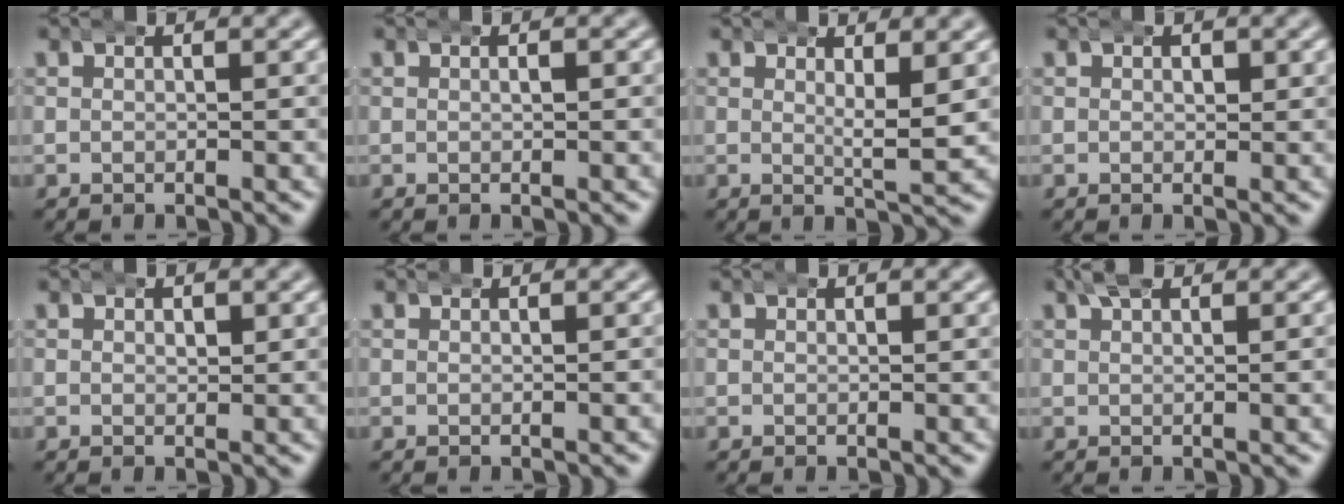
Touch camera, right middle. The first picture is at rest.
{"total": 0.8, "force": [0.2, 0.4, 0.7], "torque": [-0.004, 0.003, 0.000]}
{"total": 2.9, "force": [1.2, 0.3, 2.6], "torque": [-0.040, -0.007, 0.019]}
{"total": 0.8, "force": [0.3, 0.6, 0.5], "torque": [-0.005, -0.002, 0.005]}
{"total": 0.8, "force": [0.3, 0.5, 0.5], "torque": [-0.005, -0.004, 0.006]}
{"total": 0.0}
{"total": 0.0}
{"total": 1.1, "force": [0.9, 0.0, 0.7], "torque": [-0.010, 0.001, 0.014]}